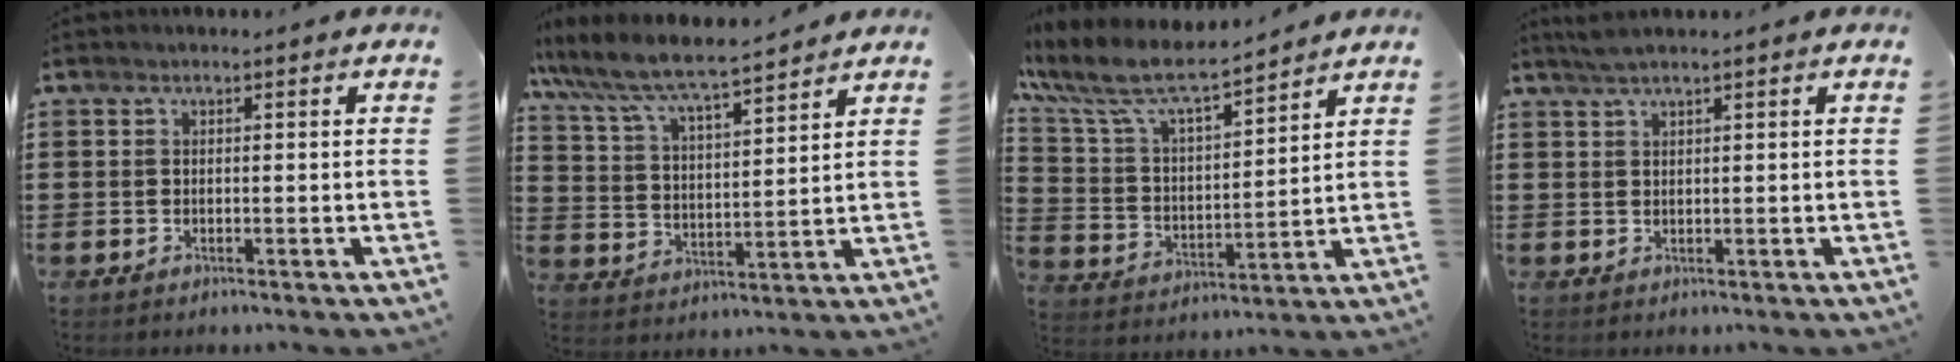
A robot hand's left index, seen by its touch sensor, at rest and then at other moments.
{"total": 6.7, "force": [6.2, 0.6, 2.4], "torque": [-0.074, -0.037, 0.103]}
{"total": 9.2, "force": [7.6, 2.2, 4.6], "torque": [-0.123, -0.036, 0.130]}
{"total": 2.0, "force": [1.5, 0.0, 1.3], "torque": [-0.027, 0.000, 0.028]}